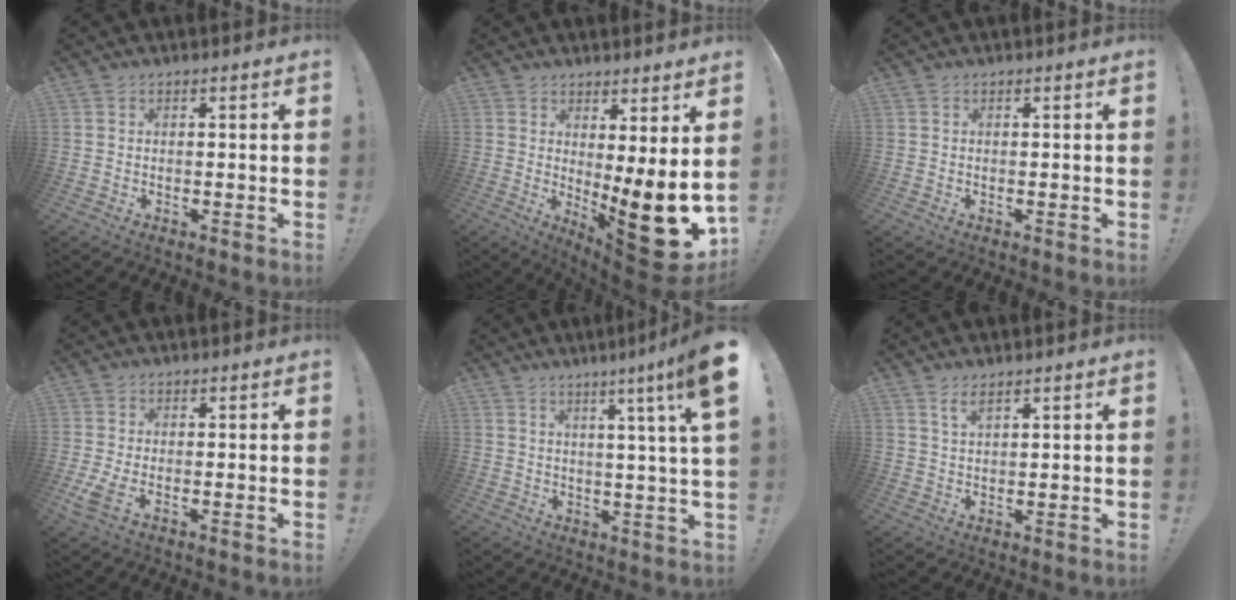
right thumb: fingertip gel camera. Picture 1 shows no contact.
{"total": 15.7, "force": [-2.7, 2.9, 15.2], "torque": [-0.189, -0.019, -0.033]}
{"total": 0.0}
{"total": 3.6, "force": [-1.0, 1.4, 3.2], "torque": [-0.073, -0.008, -0.018]}
{"total": 9.1, "force": [3.4, -1.6, 8.3], "torque": [-0.126, -0.029, 0.043]}
{"total": 2.9, "force": [2.0, 0.6, 2.0], "torque": [-0.042, -0.006, 0.036]}